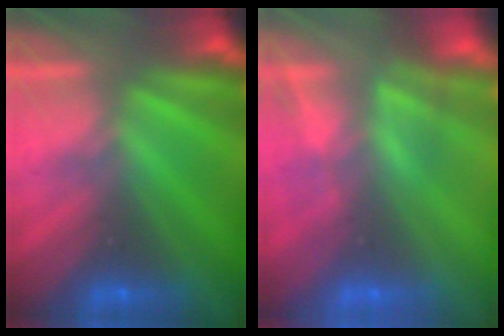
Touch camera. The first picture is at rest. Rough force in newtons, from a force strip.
{"total": 3.0}